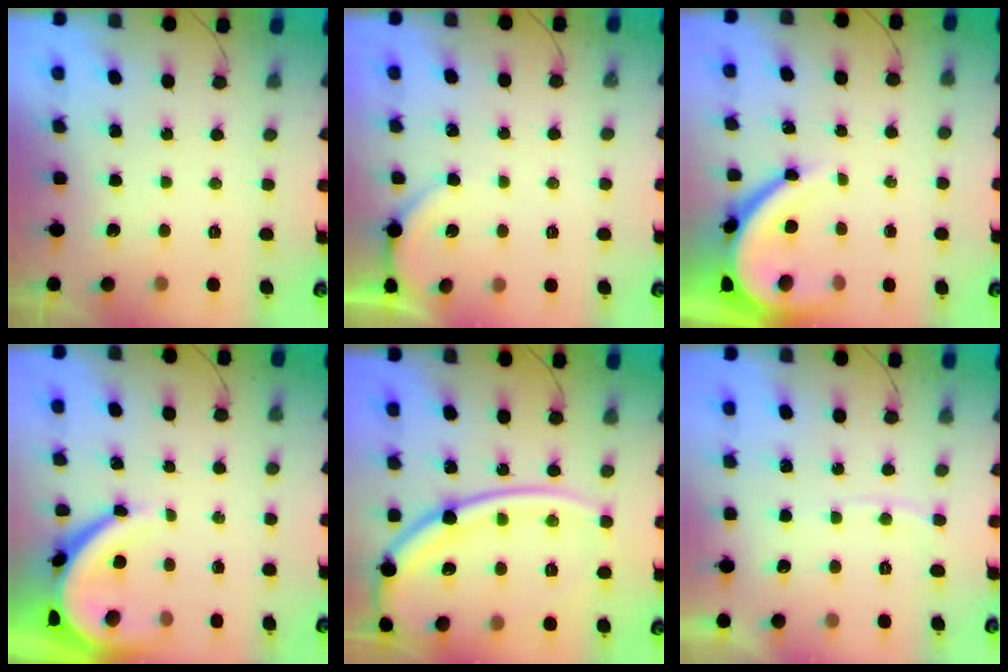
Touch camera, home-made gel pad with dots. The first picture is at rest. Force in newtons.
{"total": 2.0, "press": 2.0, "slide": 0.2}
{"total": 10.5, "press": 10.4, "slide": 1.4}
{"total": 10.0, "press": 9.9, "slide": 0.9}
{"total": 18.3, "press": 18.2, "slide": 2.3}
{"total": 4.4, "press": 4.4, "slide": 0.5}